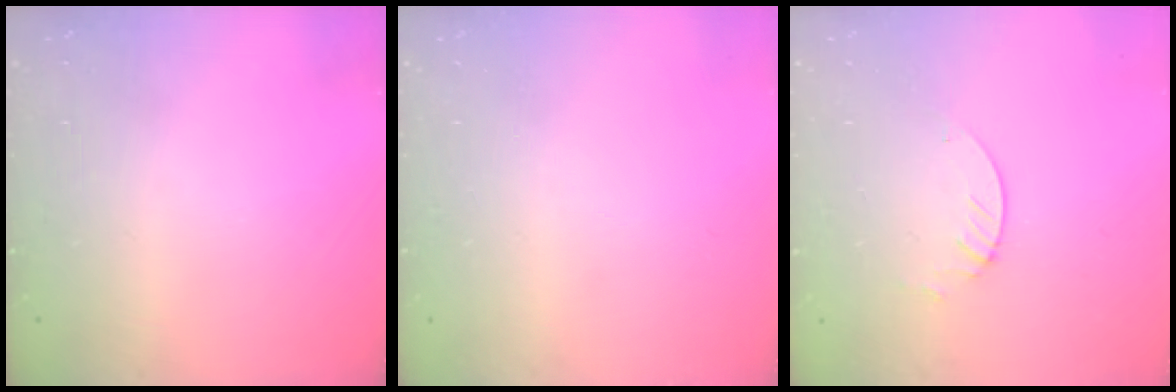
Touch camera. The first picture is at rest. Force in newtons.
{"total": 0.0}
{"total": 2.1, "press": 2.1, "slide": 0.2}